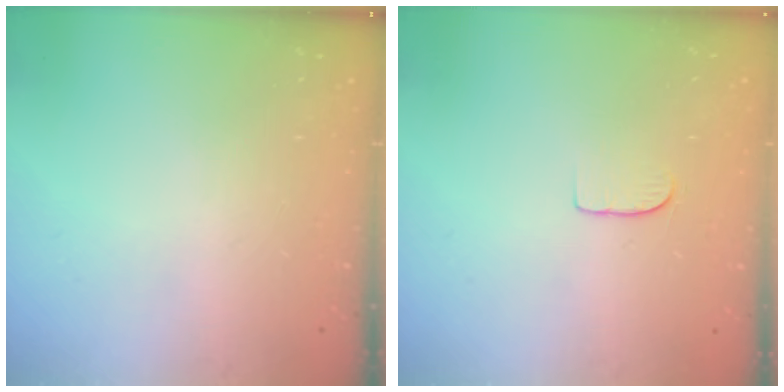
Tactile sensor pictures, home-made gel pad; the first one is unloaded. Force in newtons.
{"total": 4.9, "press": 4.9, "slide": 0.3}